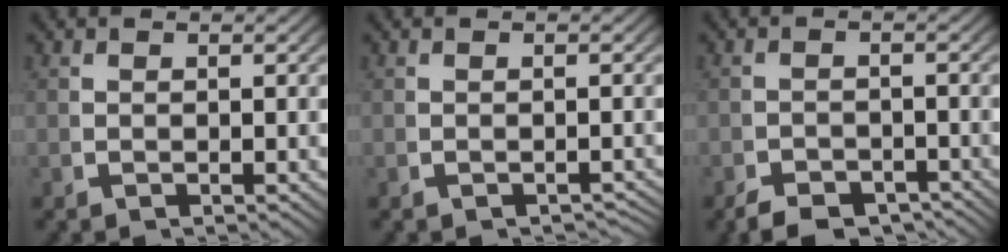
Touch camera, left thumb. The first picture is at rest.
{"total": 2.1, "force": [-2.1, 0.4, 0.4], "torque": [0.000, -0.001, -0.030]}
{"total": 3.5, "force": [-3.0, 1.4, 1.1], "torque": [-0.003, -0.015, -0.050]}